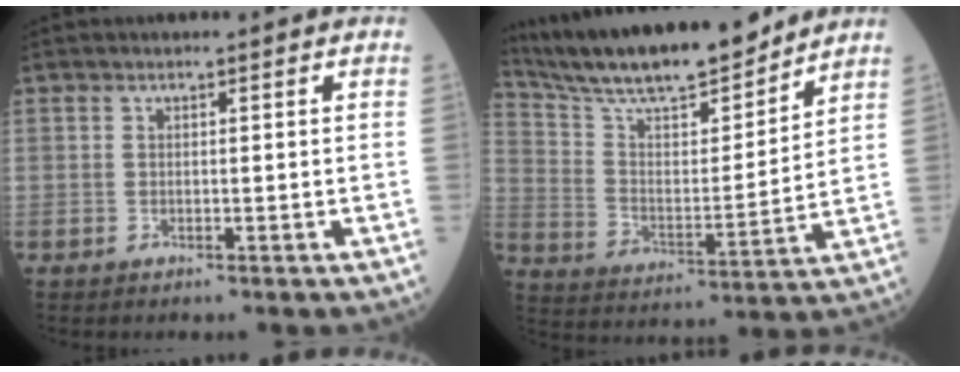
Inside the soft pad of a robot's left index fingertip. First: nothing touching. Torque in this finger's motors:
{"motor_torque": [0.18, -0.77, 0.76, 0.10]}